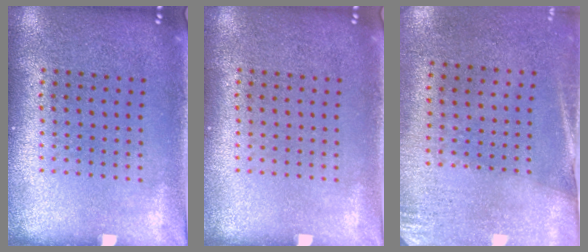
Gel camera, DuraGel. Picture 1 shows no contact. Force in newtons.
{"total": 0.0}
{"total": 2.6, "press": 2.2, "slide": 1.3}